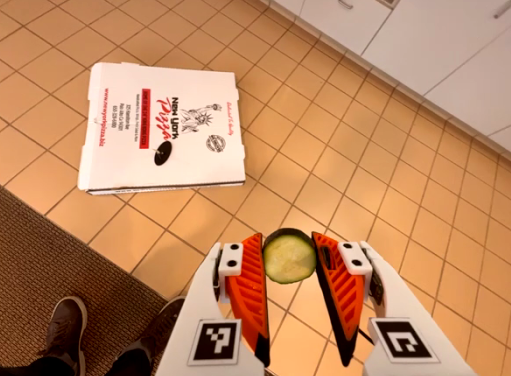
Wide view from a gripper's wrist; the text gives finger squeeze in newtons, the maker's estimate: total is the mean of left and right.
{"total": 7.8, "left": 7.6, "right": 7.9}